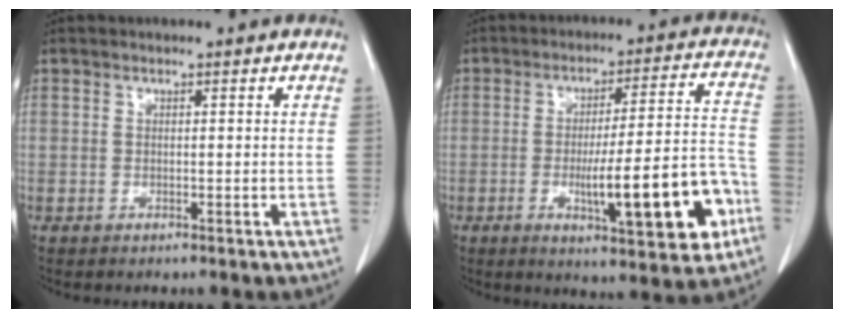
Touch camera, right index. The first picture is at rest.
{"total": 16.5, "force": [-5.3, 2.4, 15.5], "torque": [-0.210, 0.010, -0.069]}